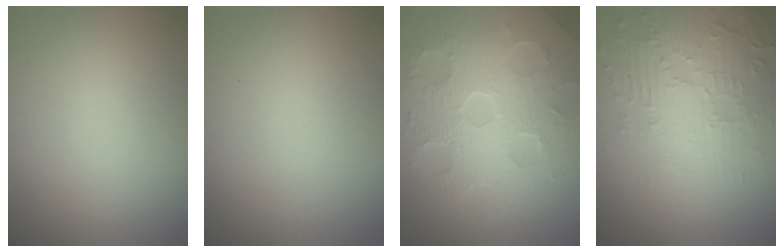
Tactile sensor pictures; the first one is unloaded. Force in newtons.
{"total": 0.0}
{"total": 9.2, "press": 6.2, "slide": 6.8}
{"total": 4.3, "press": 3.8, "slide": 2.0}